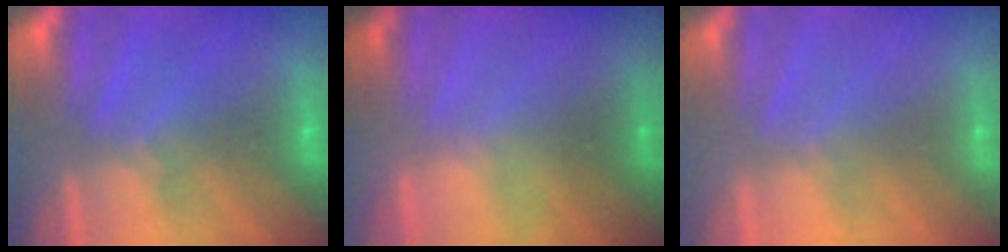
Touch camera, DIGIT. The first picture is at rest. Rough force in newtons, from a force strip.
{"total": 2.4}
{"total": 2.9}